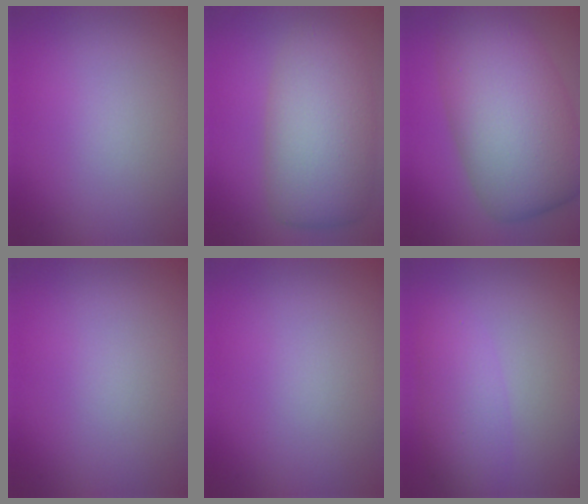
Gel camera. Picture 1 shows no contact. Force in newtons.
{"total": 8.1, "press": 8.1, "slide": 0.8}
{"total": 11.7, "press": 11.7, "slide": 0.4}
{"total": 0.0}
{"total": 0.0}
{"total": 2.2, "press": 2.2, "slide": 0.1}